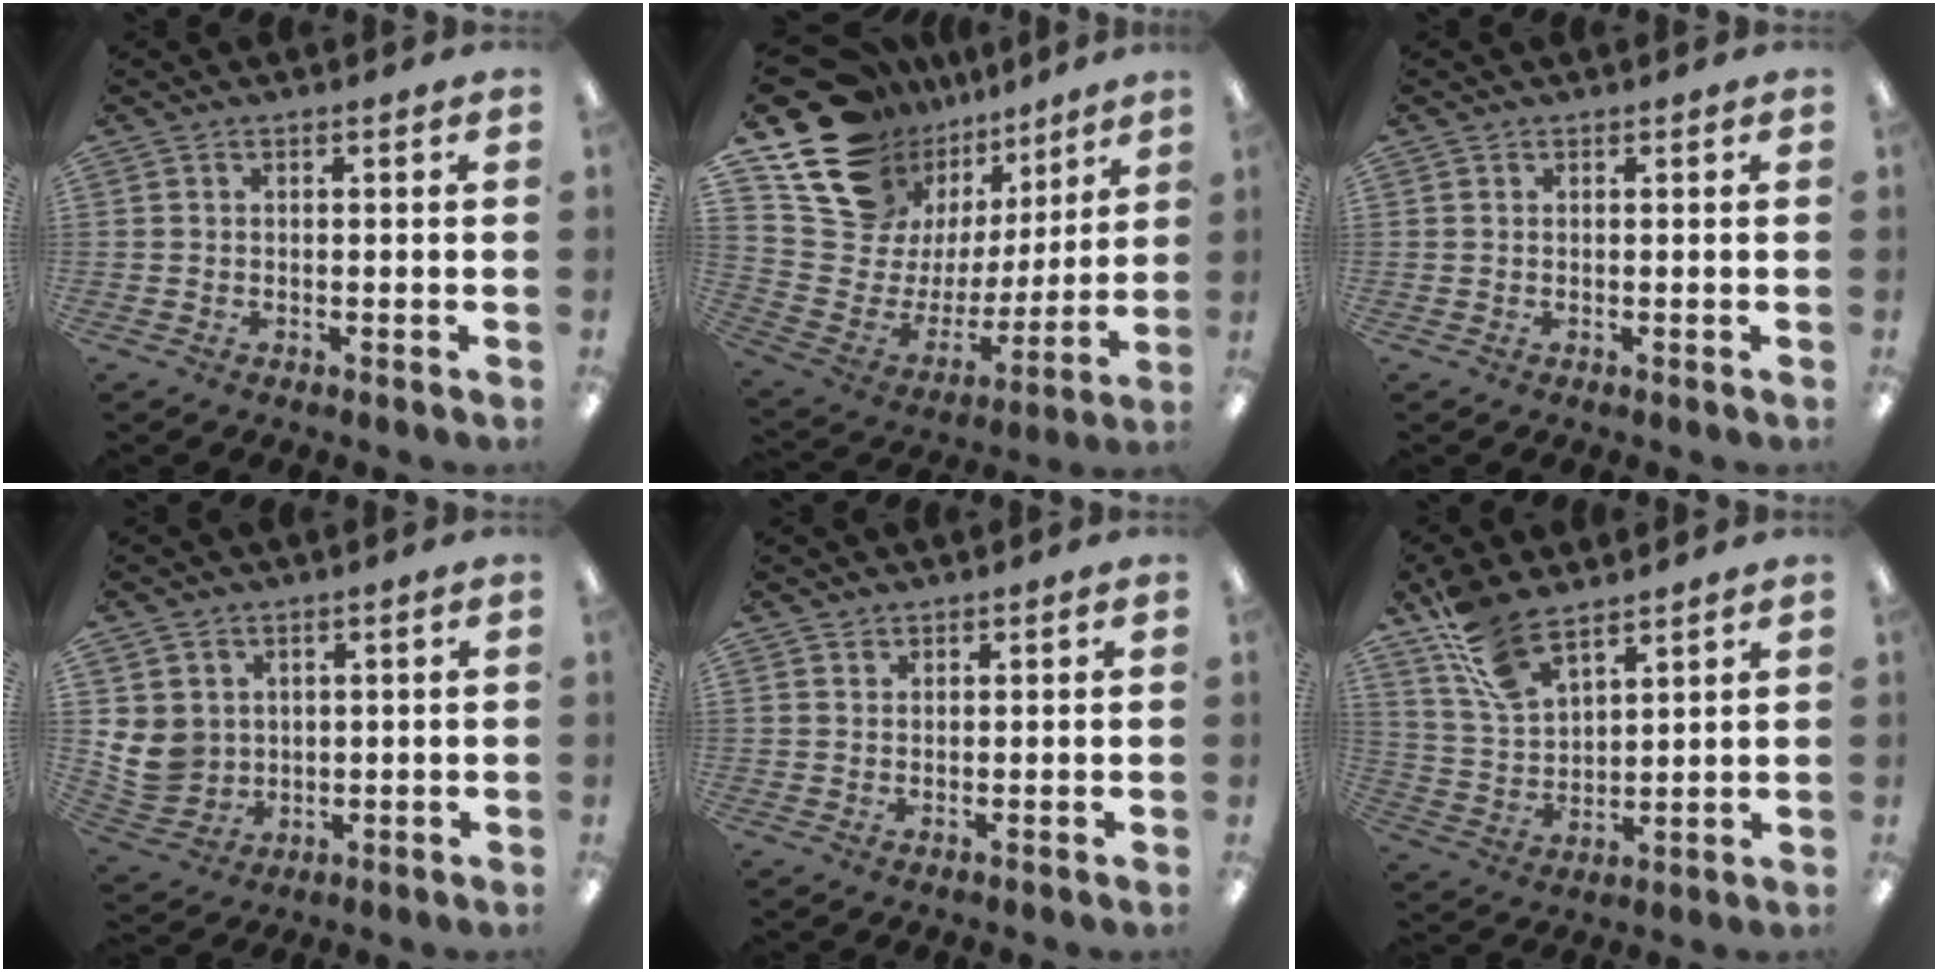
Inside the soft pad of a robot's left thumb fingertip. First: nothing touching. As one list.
[{"total": 18.4, "force": [13.0, 11.6, 6.1], "torque": [-0.115, -0.107, 0.255]}, {"total": 0.0}, {"total": 8.3, "force": [1.7, 7.8, 2.1], "torque": [-0.063, -0.006, 0.040]}, {"total": 1.3, "force": [1.1, 0.6, -0.1], "torque": [0.001, -0.002, 0.023]}, {"total": 12.2, "force": [9.3, 5.1, 6.0], "torque": [-0.135, -0.037, 0.181]}]